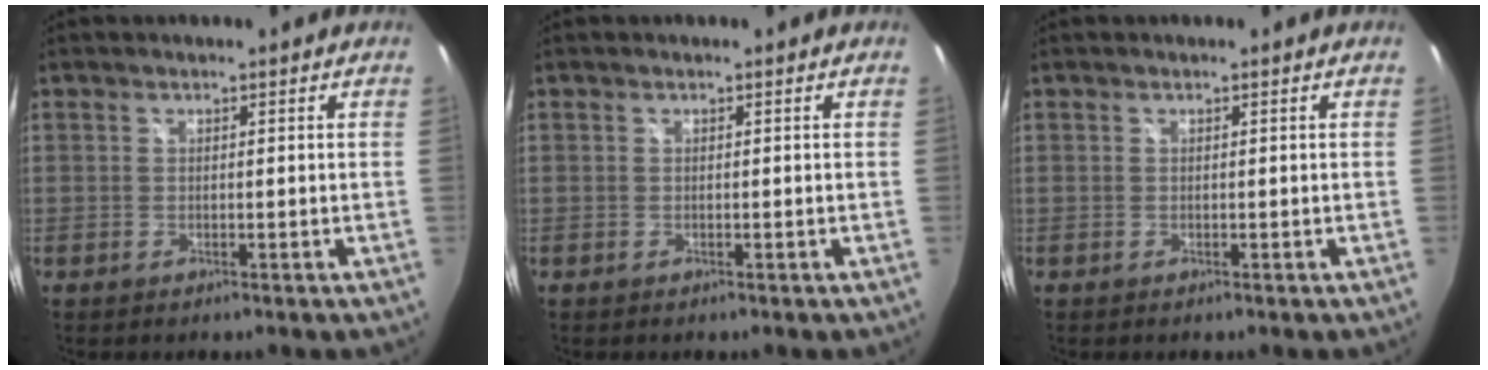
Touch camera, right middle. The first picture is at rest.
{"total": 0.0}
{"total": 0.0}